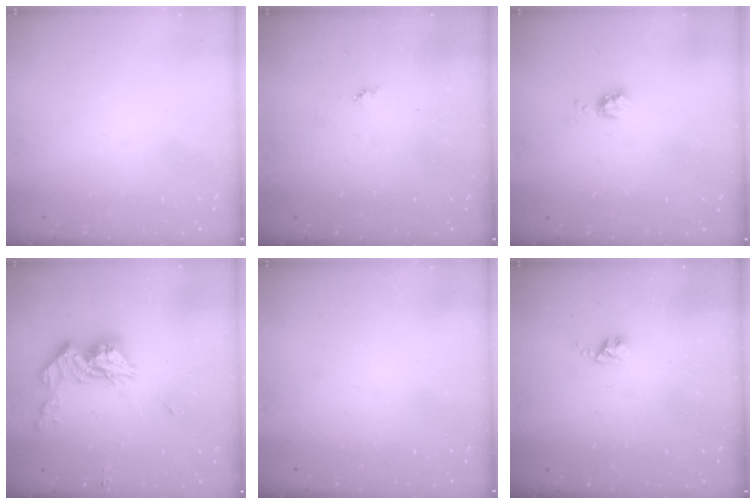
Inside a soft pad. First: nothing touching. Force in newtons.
{"total": 3.9, "press": 3.9, "slide": 0.4}
{"total": 4.1, "press": 4.0, "slide": 0.5}
{"total": 12.3, "press": 12.2, "slide": 1.0}
{"total": 0.0}
{"total": 2.4, "press": 2.4, "slide": 0.3}